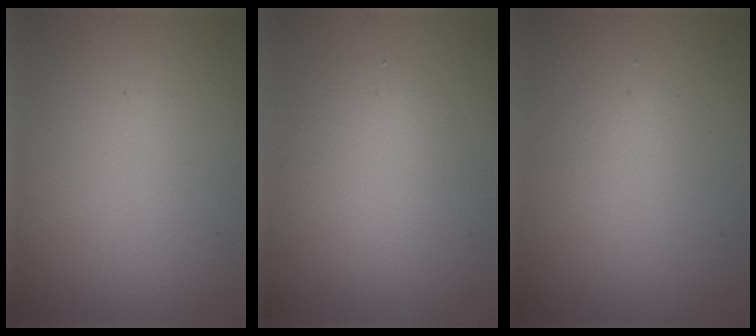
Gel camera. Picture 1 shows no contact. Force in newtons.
{"total": 2.9, "press": 2.9, "slide": 0.3}
{"total": 1.5, "press": 1.5, "slide": 0.1}